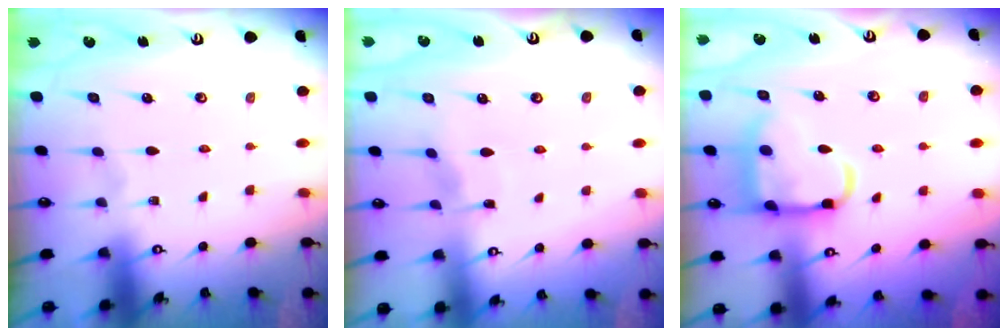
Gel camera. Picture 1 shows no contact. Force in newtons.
{"total": 3.3, "press": 3.3, "slide": 0.4}
{"total": 12.4, "press": 12.4, "slide": 1.1}